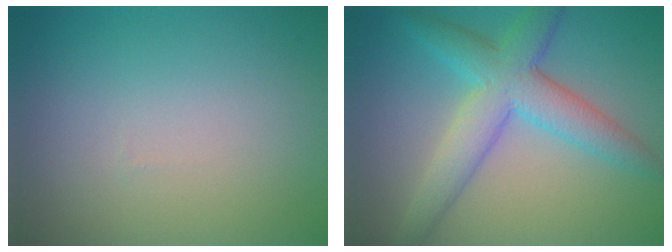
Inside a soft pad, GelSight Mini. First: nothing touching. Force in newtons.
{"total": 6.1, "press": 6.1, "slide": 0.1}